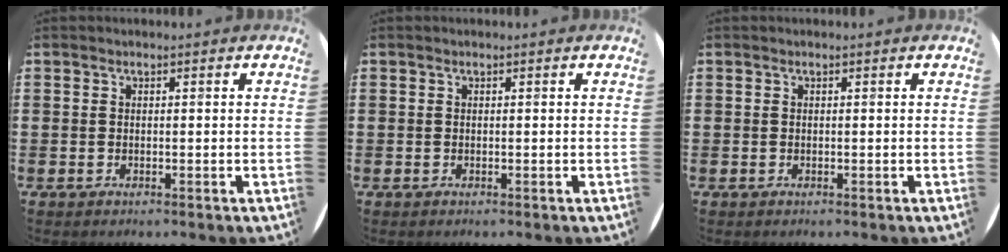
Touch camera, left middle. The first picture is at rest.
{"total": 0.0}
{"total": 0.0}